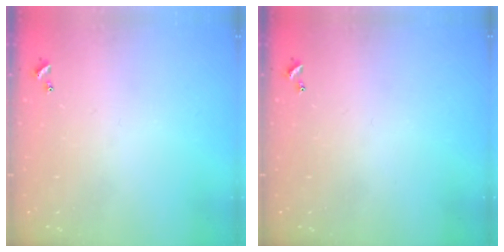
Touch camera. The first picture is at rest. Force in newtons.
{"total": 0.0}